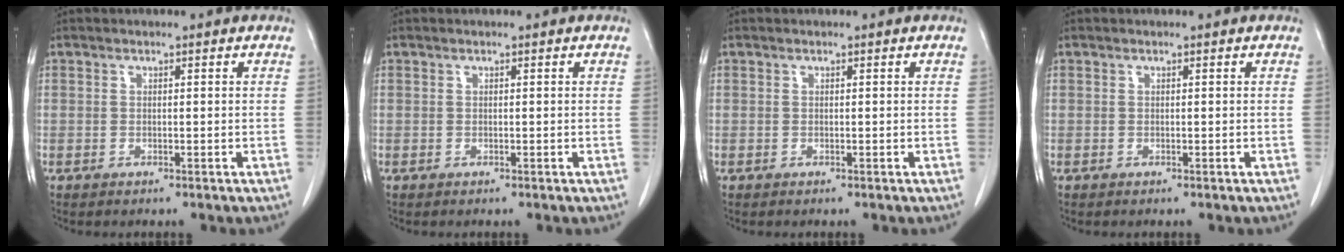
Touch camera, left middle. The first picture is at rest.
{"total": 0.0}
{"total": 0.0}
{"total": 0.0}